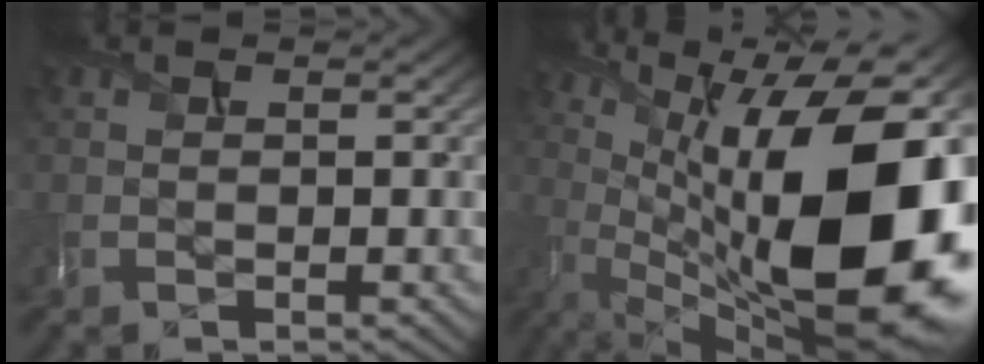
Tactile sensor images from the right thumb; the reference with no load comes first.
{"total": 21.2, "force": [0.8, 9.6, 18.9], "torque": [-0.271, 0.001, 0.009]}